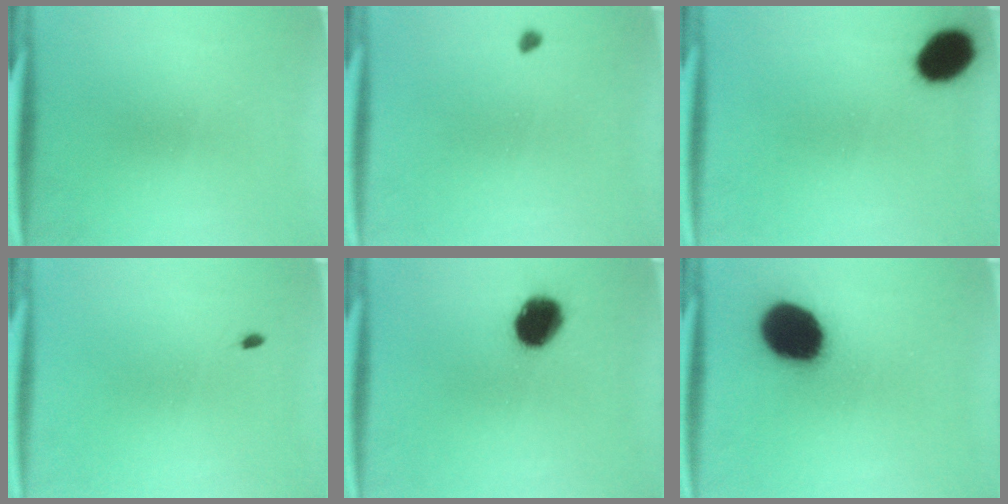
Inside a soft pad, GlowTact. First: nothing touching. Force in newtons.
{"total": 0.7}
{"total": 8.9}
{"total": 0.5}
{"total": 10.3}
{"total": 18.3}